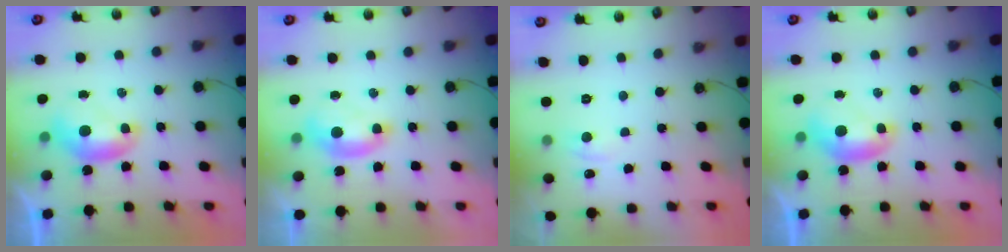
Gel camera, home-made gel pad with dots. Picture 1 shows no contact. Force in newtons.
{"total": 1.0, "press": 0.8, "slide": 0.6}
{"total": 1.1, "press": 0.9, "slide": 0.6}
{"total": 0.0}